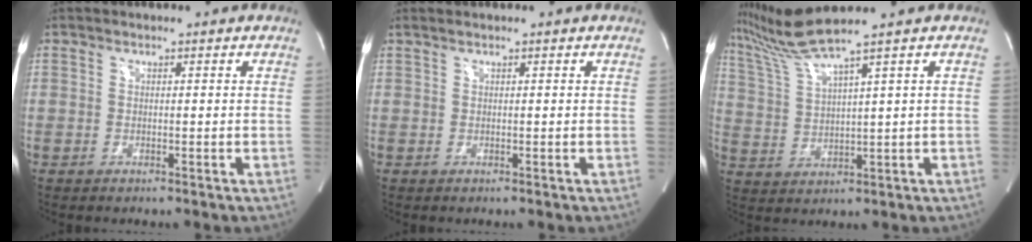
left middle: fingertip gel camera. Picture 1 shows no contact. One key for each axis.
{"total": 0.9, "fx": 0.7, "fy": -0.1, "fz": 0.6, "tx": -0.018, "ty": 0.016, "tz": 0.018}
{"total": 5.2, "fx": 4.3, "fy": -2.4, "fz": 1.7, "tx": -0.054, "ty": -0.001, "tz": 0.101}